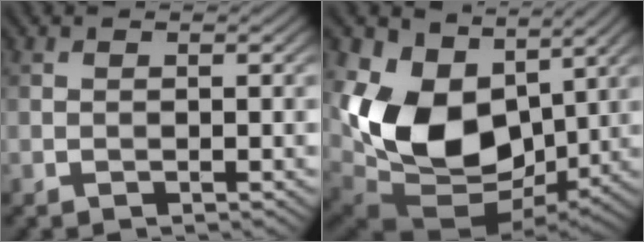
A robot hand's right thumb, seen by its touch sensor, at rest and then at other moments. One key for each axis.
{"total": 14.7, "fx": 2.8, "fy": 10.4, "fz": 10.0, "tx": -0.231, "ty": -0.008, "tz": 0.059}